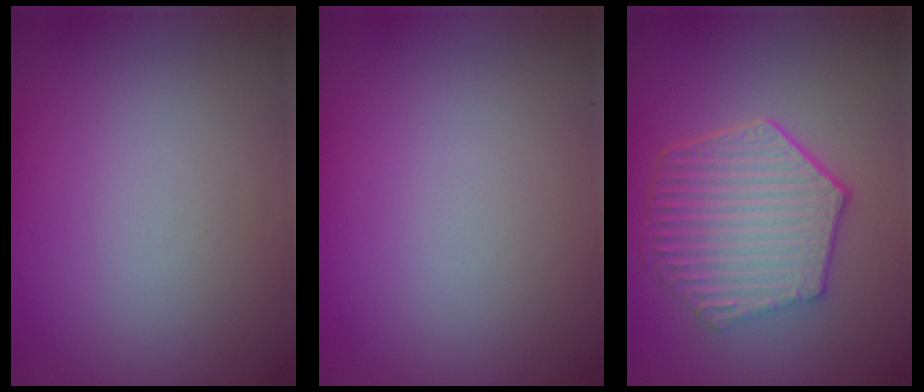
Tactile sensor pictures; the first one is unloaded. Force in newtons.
{"total": 0.0}
{"total": 6.5, "press": 4.9, "slide": 4.3}